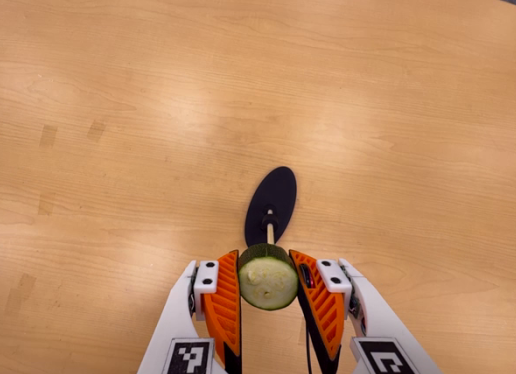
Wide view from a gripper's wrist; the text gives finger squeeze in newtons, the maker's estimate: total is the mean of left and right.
{"total": 10.2, "left": 9.5, "right": 11.0}